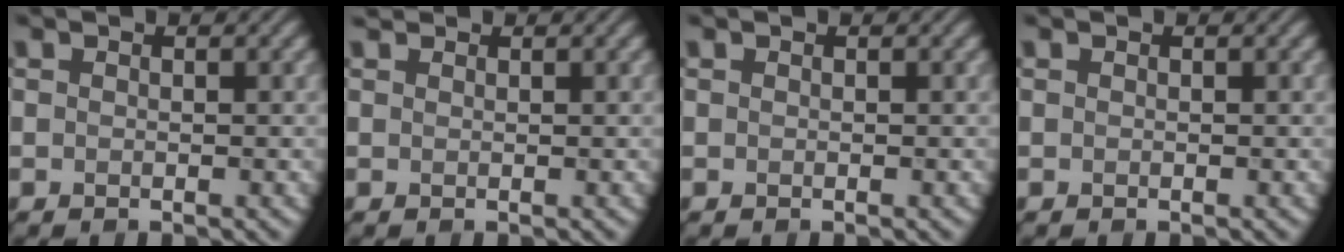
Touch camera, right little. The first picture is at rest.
{"total": 0.8, "force": [0.8, 0.1, 0.1], "torque": [-0.007, 0.001, 0.013]}
{"total": 0.0}
{"total": 0.0}